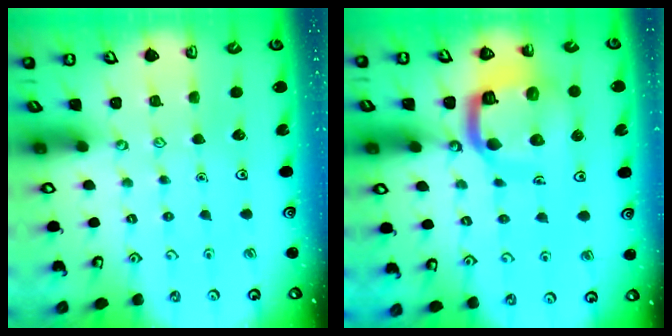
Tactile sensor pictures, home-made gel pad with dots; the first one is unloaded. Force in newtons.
{"total": 13.5, "press": 13.4, "slide": 1.6}